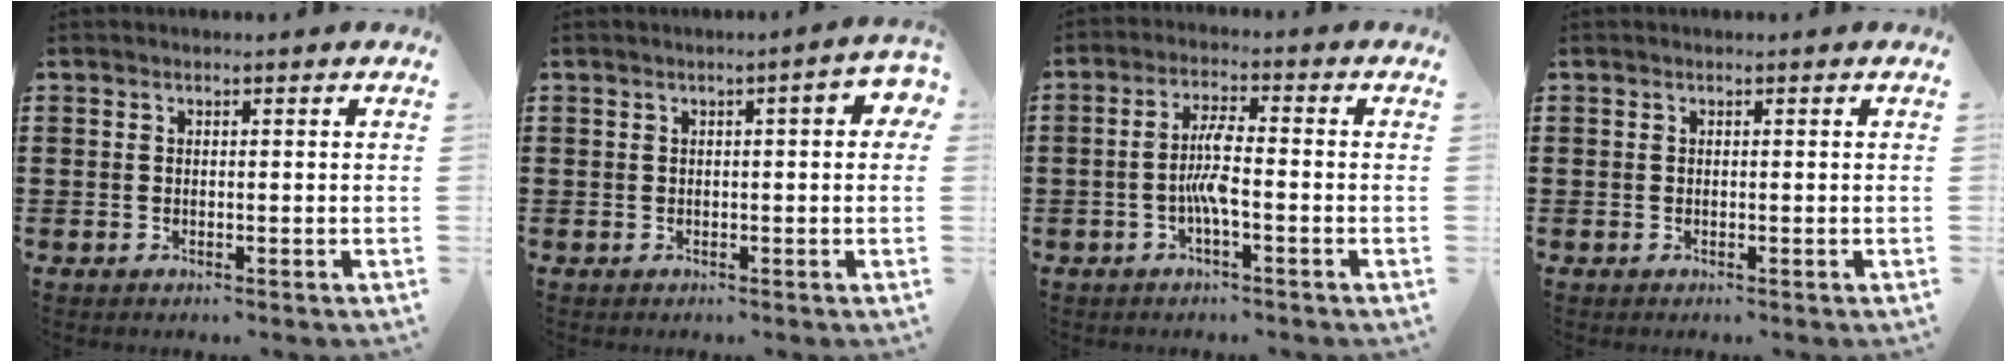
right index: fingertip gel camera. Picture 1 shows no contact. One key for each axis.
{"total": 2.8, "fx": 0.1, "fy": 0.5, "fz": 2.7, "tx": -0.041, "ty": 0.002, "tz": -0.001}
{"total": 5.3, "fx": -1.3, "fy": 1.1, "fz": 5.0, "tx": -0.103, "ty": 0.002, "tz": -0.030}
{"total": 0.0}